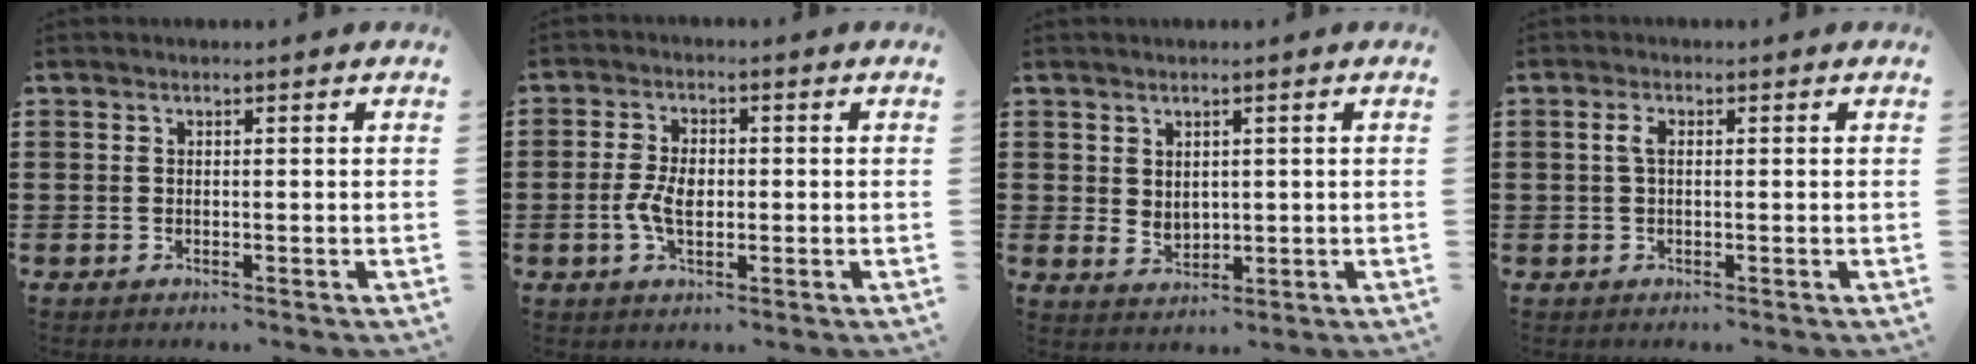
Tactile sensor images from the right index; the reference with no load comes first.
{"total": 4.5, "force": [-0.6, 2.7, 3.6], "torque": [-0.081, 0.005, -0.015]}
{"total": 2.5, "force": [1.5, 1.8, 0.5], "torque": [-0.009, 0.004, 0.027]}
{"total": 1.9, "force": [0.2, 0.9, 1.7], "torque": [-0.042, 0.004, -0.002]}